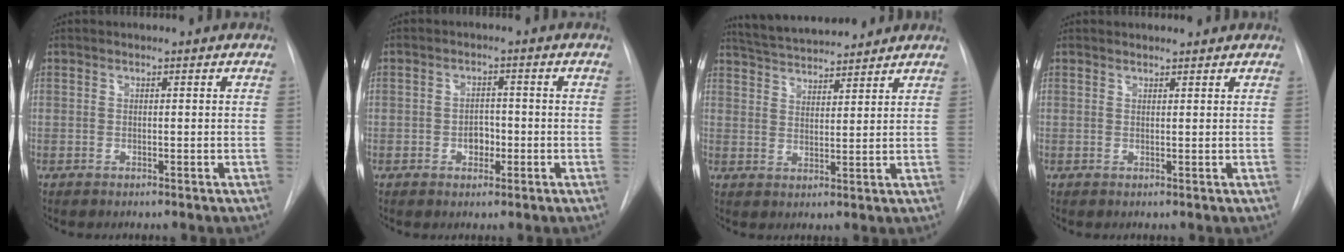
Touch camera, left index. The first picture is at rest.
{"total": 2.7, "force": [-0.8, 1.9, 1.7], "torque": [-0.020, 0.006, -0.011]}
{"total": 11.4, "force": [10.7, 1.7, 3.7], "torque": [-0.066, 0.022, 0.170]}
{"total": 2.0, "force": [1.9, 0.5, 0.2], "torque": [-0.009, 0.012, 0.026]}